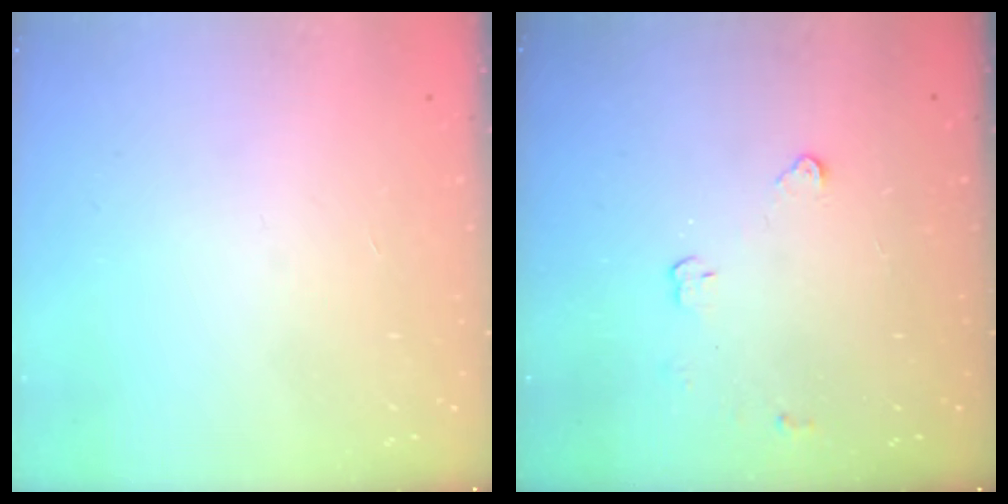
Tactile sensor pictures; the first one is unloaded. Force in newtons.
{"total": 2.9, "press": 2.9, "slide": 0.4}